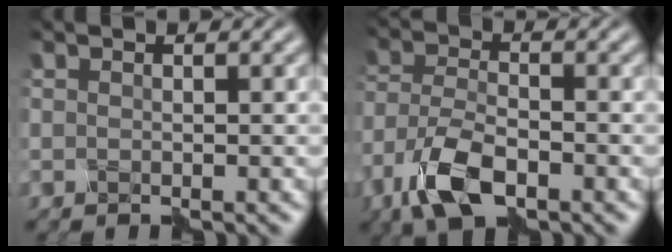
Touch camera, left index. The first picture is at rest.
{"total": 6.3, "force": [-4.2, 2.5, 4.0], "torque": [-0.097, 0.001, -0.092]}